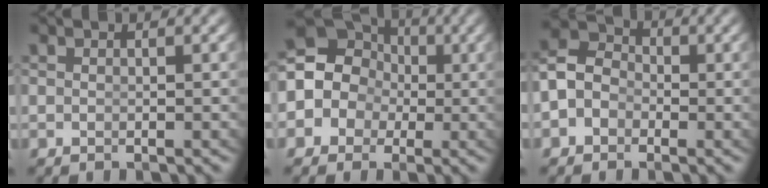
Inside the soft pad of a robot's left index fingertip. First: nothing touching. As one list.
[{"total": 11.8, "force": [0.5, 10.6, 5.1], "torque": [-0.128, -0.013, -0.002]}, {"total": 6.4, "force": [-0.4, 5.7, 2.8], "torque": [-0.061, -0.008, -0.018]}]